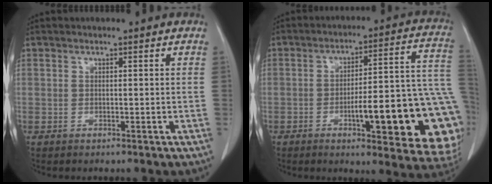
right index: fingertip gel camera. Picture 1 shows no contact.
{"total": 22.9, "force": [-5.5, 4.6, 21.7], "torque": [-0.189, 0.025, -0.059]}